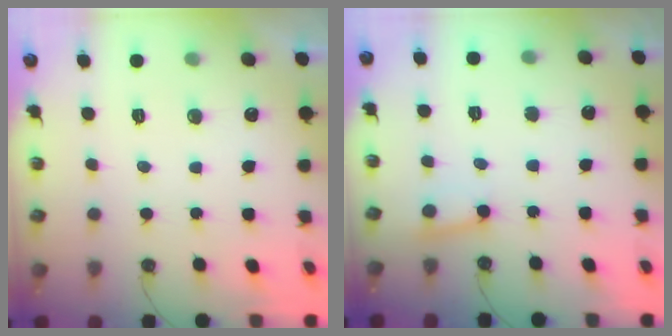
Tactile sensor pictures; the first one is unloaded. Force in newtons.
{"total": 3.2, "press": 3.2, "slide": 0.4}